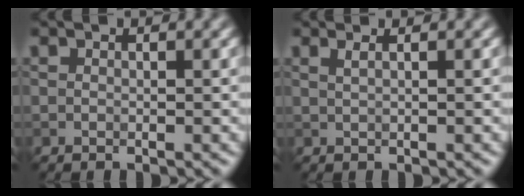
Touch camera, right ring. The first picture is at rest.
{"total": 1.7, "force": [0.9, 0.8, 1.2], "torque": [-0.007, 0.000, -0.003]}